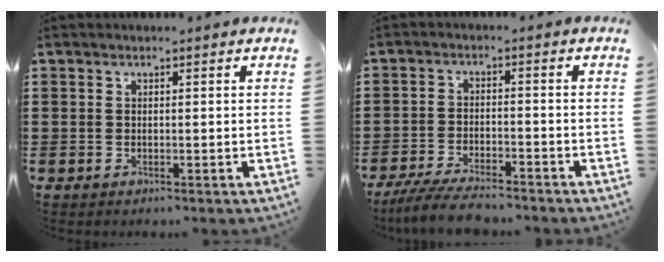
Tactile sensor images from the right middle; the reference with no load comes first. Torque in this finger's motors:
{"motor_torque": [0.22, -0.12, 0.27, 0.03]}